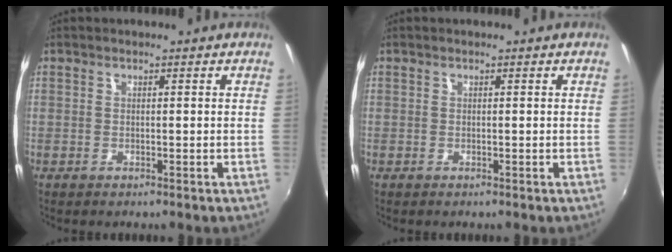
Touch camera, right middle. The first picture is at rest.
{"total": 0.0}